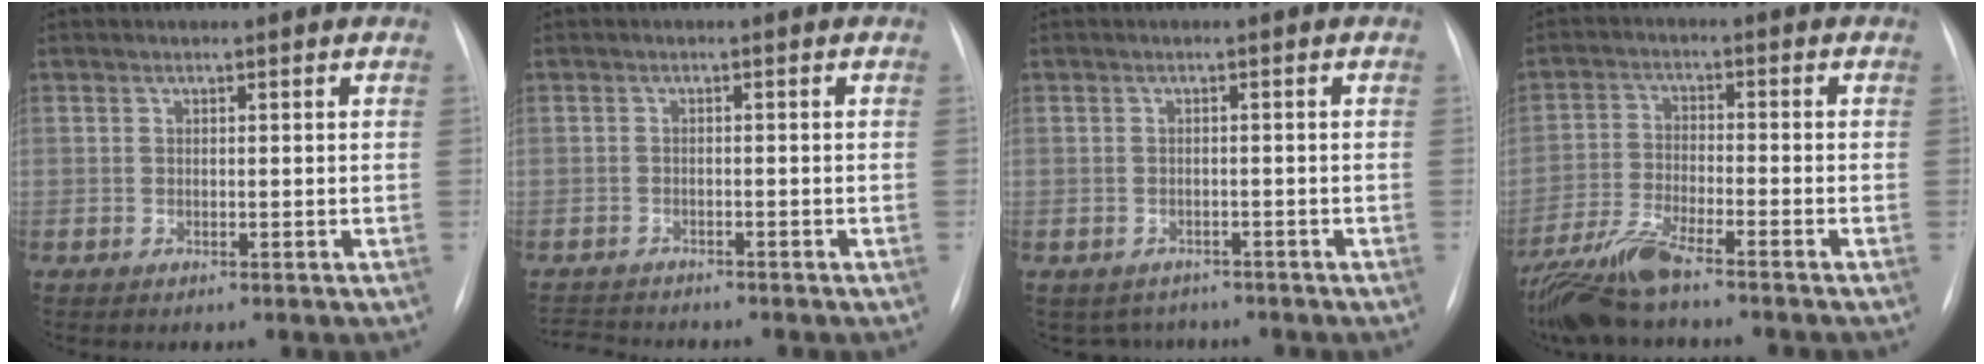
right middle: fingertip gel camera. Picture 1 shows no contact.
{"total": 4.2, "force": [-4.1, 0.4, 0.5], "torque": [-0.009, -0.016, -0.066]}
{"total": 4.0, "force": [-3.3, 2.1, 0.0], "torque": [-0.001, 0.006, -0.043]}
{"total": 9.1, "force": [-7.6, 0.3, 5.0], "torque": [-0.105, -0.027, -0.143]}